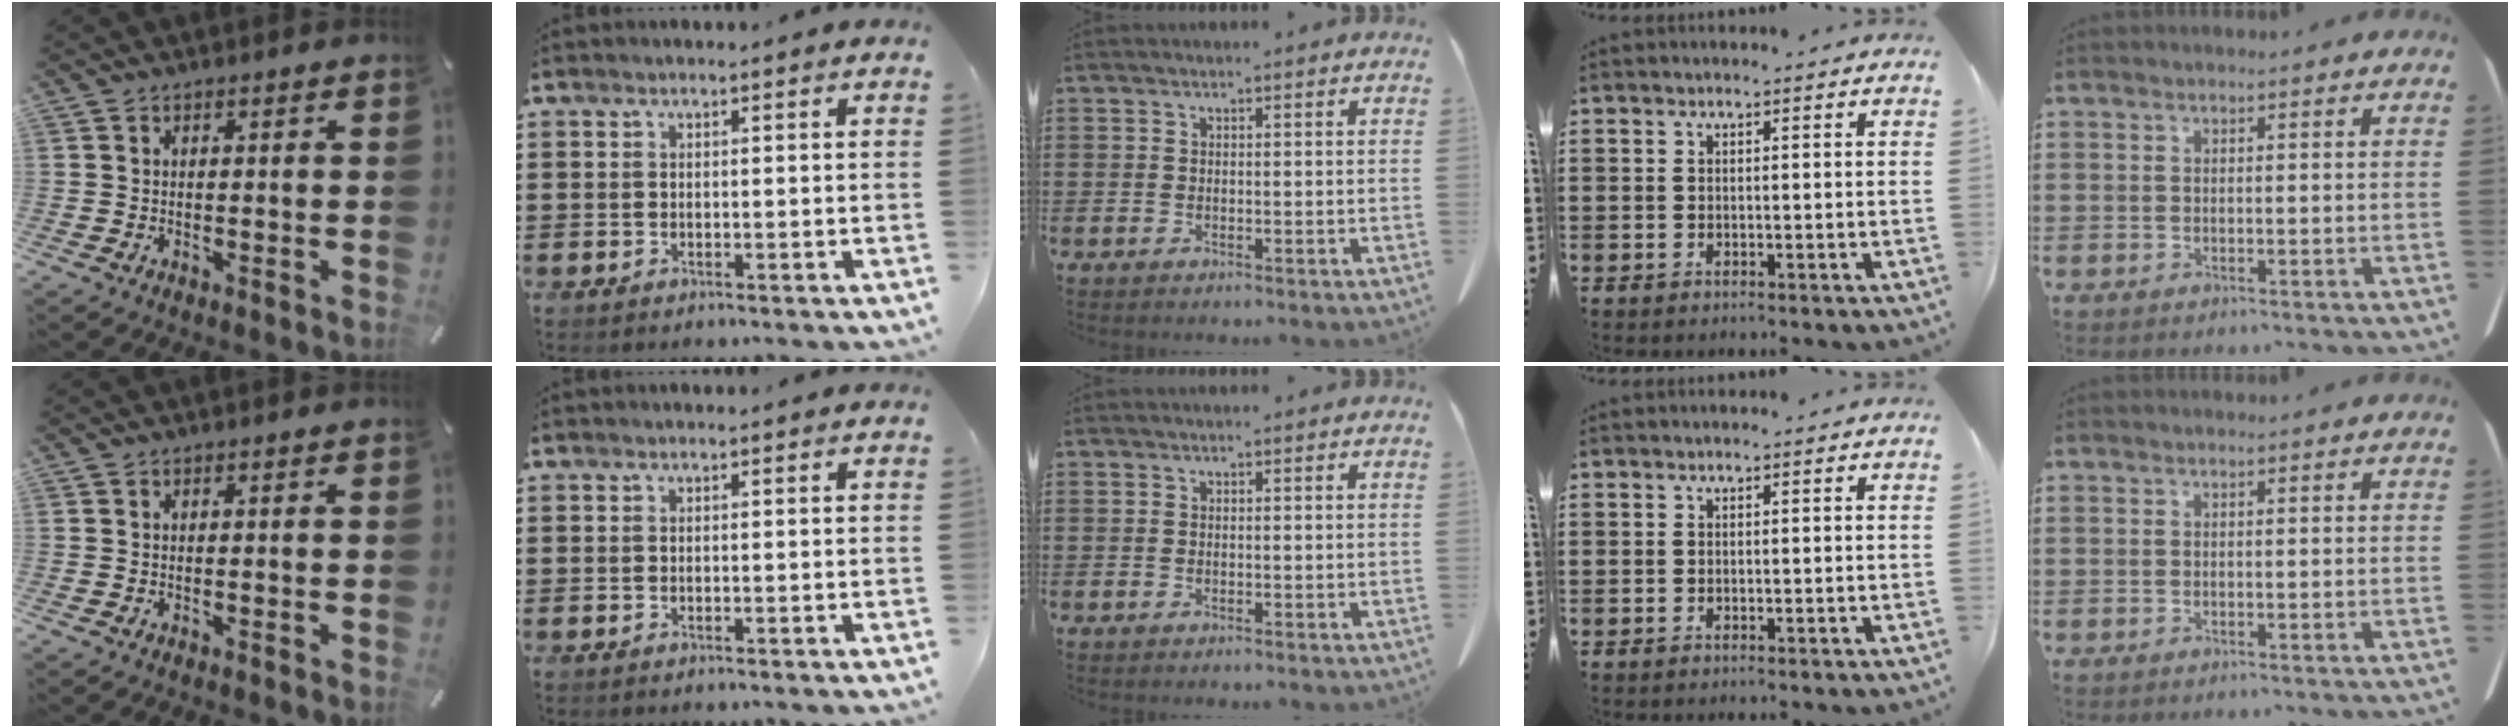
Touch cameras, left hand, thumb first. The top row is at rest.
{}